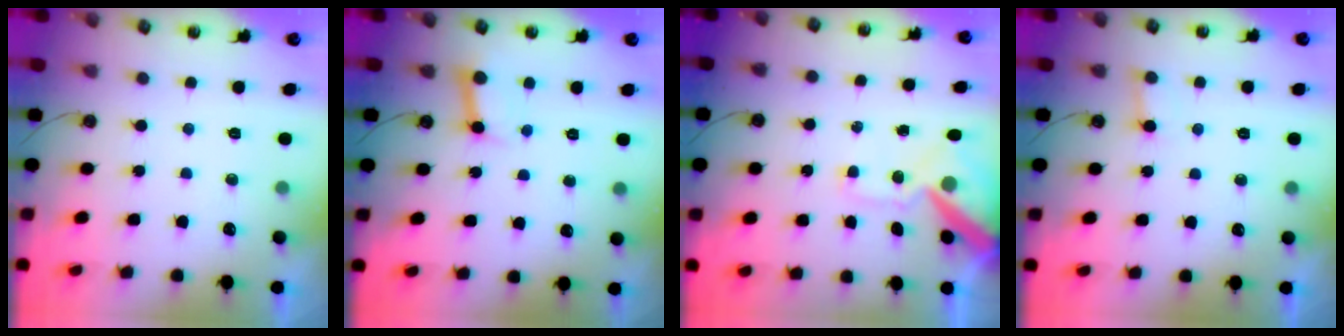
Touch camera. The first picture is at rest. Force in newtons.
{"total": 5.6, "press": 5.6, "slide": 0.8}
{"total": 13.1, "press": 12.9, "slide": 2.2}
{"total": 5.4, "press": 5.4, "slide": 0.8}